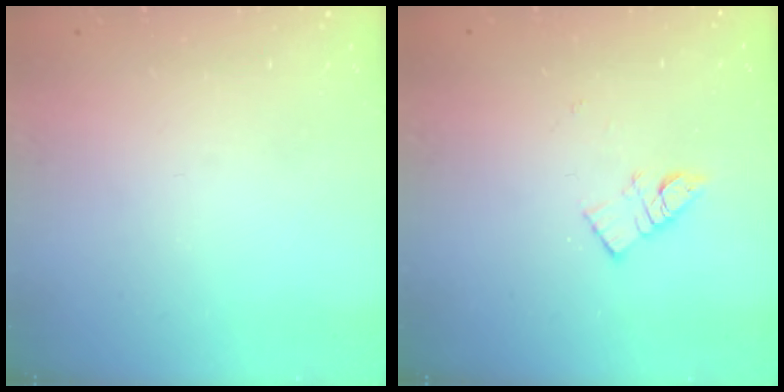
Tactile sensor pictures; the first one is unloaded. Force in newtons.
{"total": 7.1, "press": 7.1, "slide": 0.2}